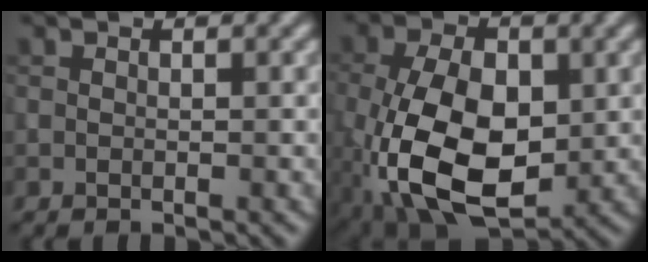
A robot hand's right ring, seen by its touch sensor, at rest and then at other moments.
{"total": 11.4, "force": [-2.1, 6.7, 9.0], "torque": [-0.188, -0.013, -0.042]}